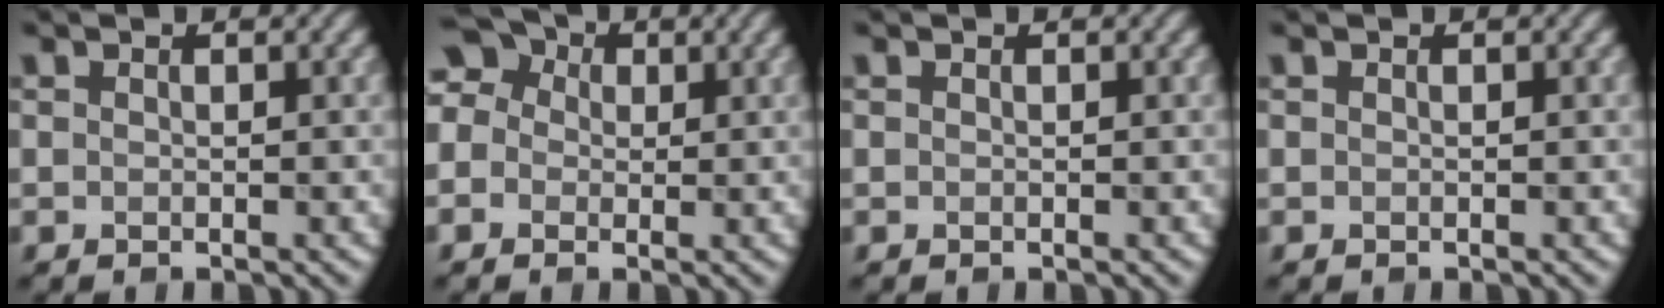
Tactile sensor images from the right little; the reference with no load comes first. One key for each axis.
{"total": 6.2, "fx": 1.3, "fy": 5.2, "fz": 3.1, "tx": -0.053, "ty": 0.036, "tz": -0.014}
{"total": 0.0}
{"total": 0.0}